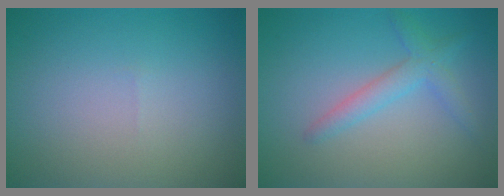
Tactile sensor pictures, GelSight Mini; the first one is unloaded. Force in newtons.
{"total": 2.4, "press": 2.4, "slide": 0.2}